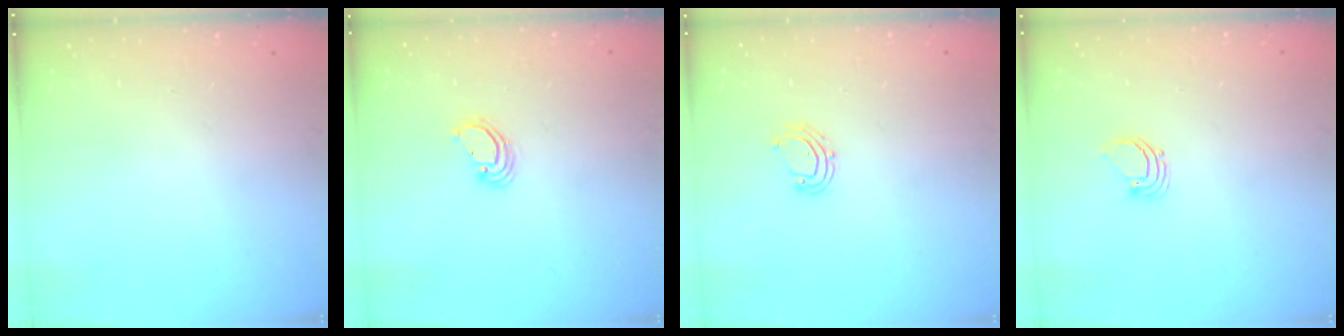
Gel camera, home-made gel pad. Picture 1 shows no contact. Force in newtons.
{"total": 3.6, "press": 3.6, "slide": 0.3}
{"total": 6.5, "press": 6.3, "slide": 1.6}
{"total": 2.3, "press": 2.3, "slide": 0.1}